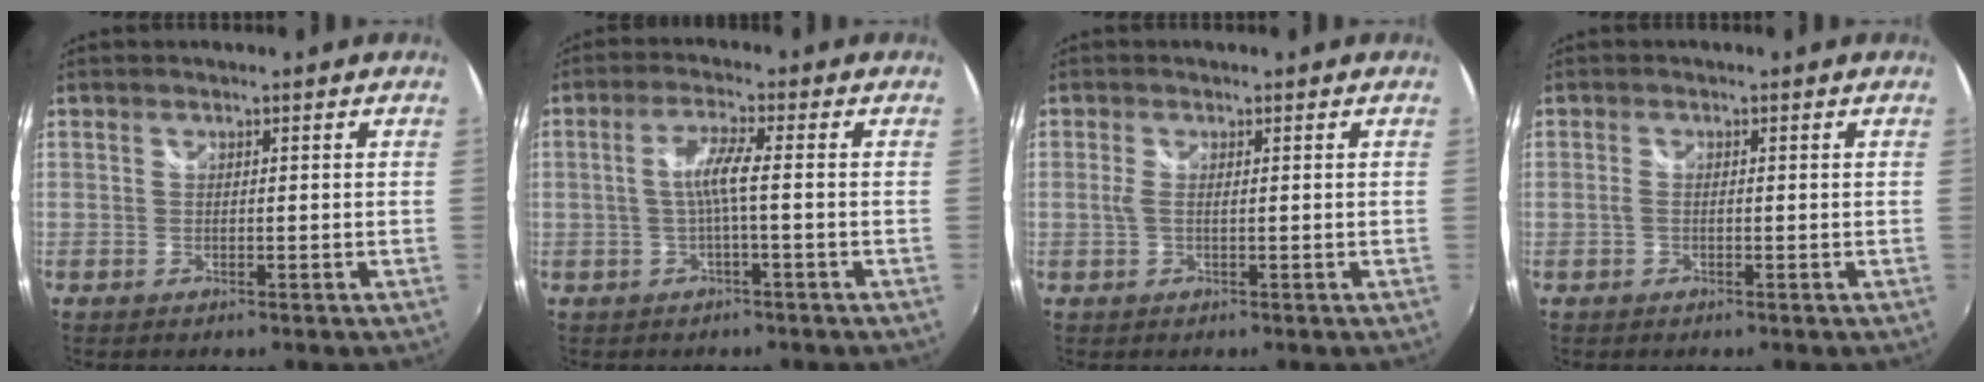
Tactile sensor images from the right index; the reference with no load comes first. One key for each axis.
{"total": 4.1, "fx": -0.8, "fy": -0.4, "fz": 4.0, "tx": -0.084, "ty": 0.003, "tz": -0.013}
{"total": 1.6, "fx": 0.1, "fy": 0.2, "fz": 1.6, "tx": -0.034, "ty": 0.000, "tz": -0.002}
{"total": 1.0, "fx": -0.3, "fy": 0.4, "fz": 0.9, "tx": -0.020, "ty": 0.000, "tz": -0.007}